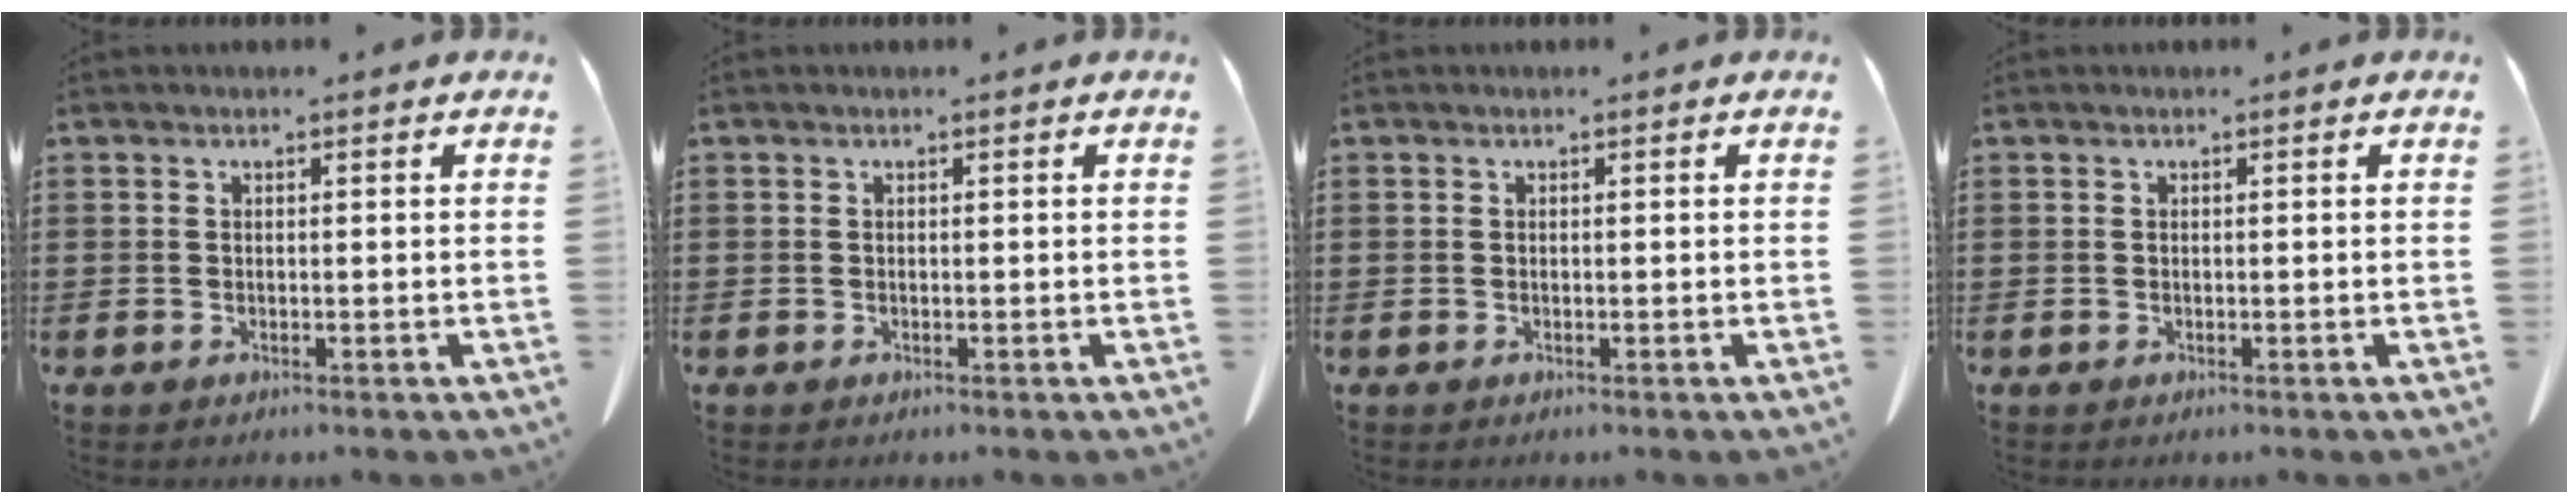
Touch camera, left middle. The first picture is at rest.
{"total": 0.0}
{"total": 0.0}
{"total": 0.0}